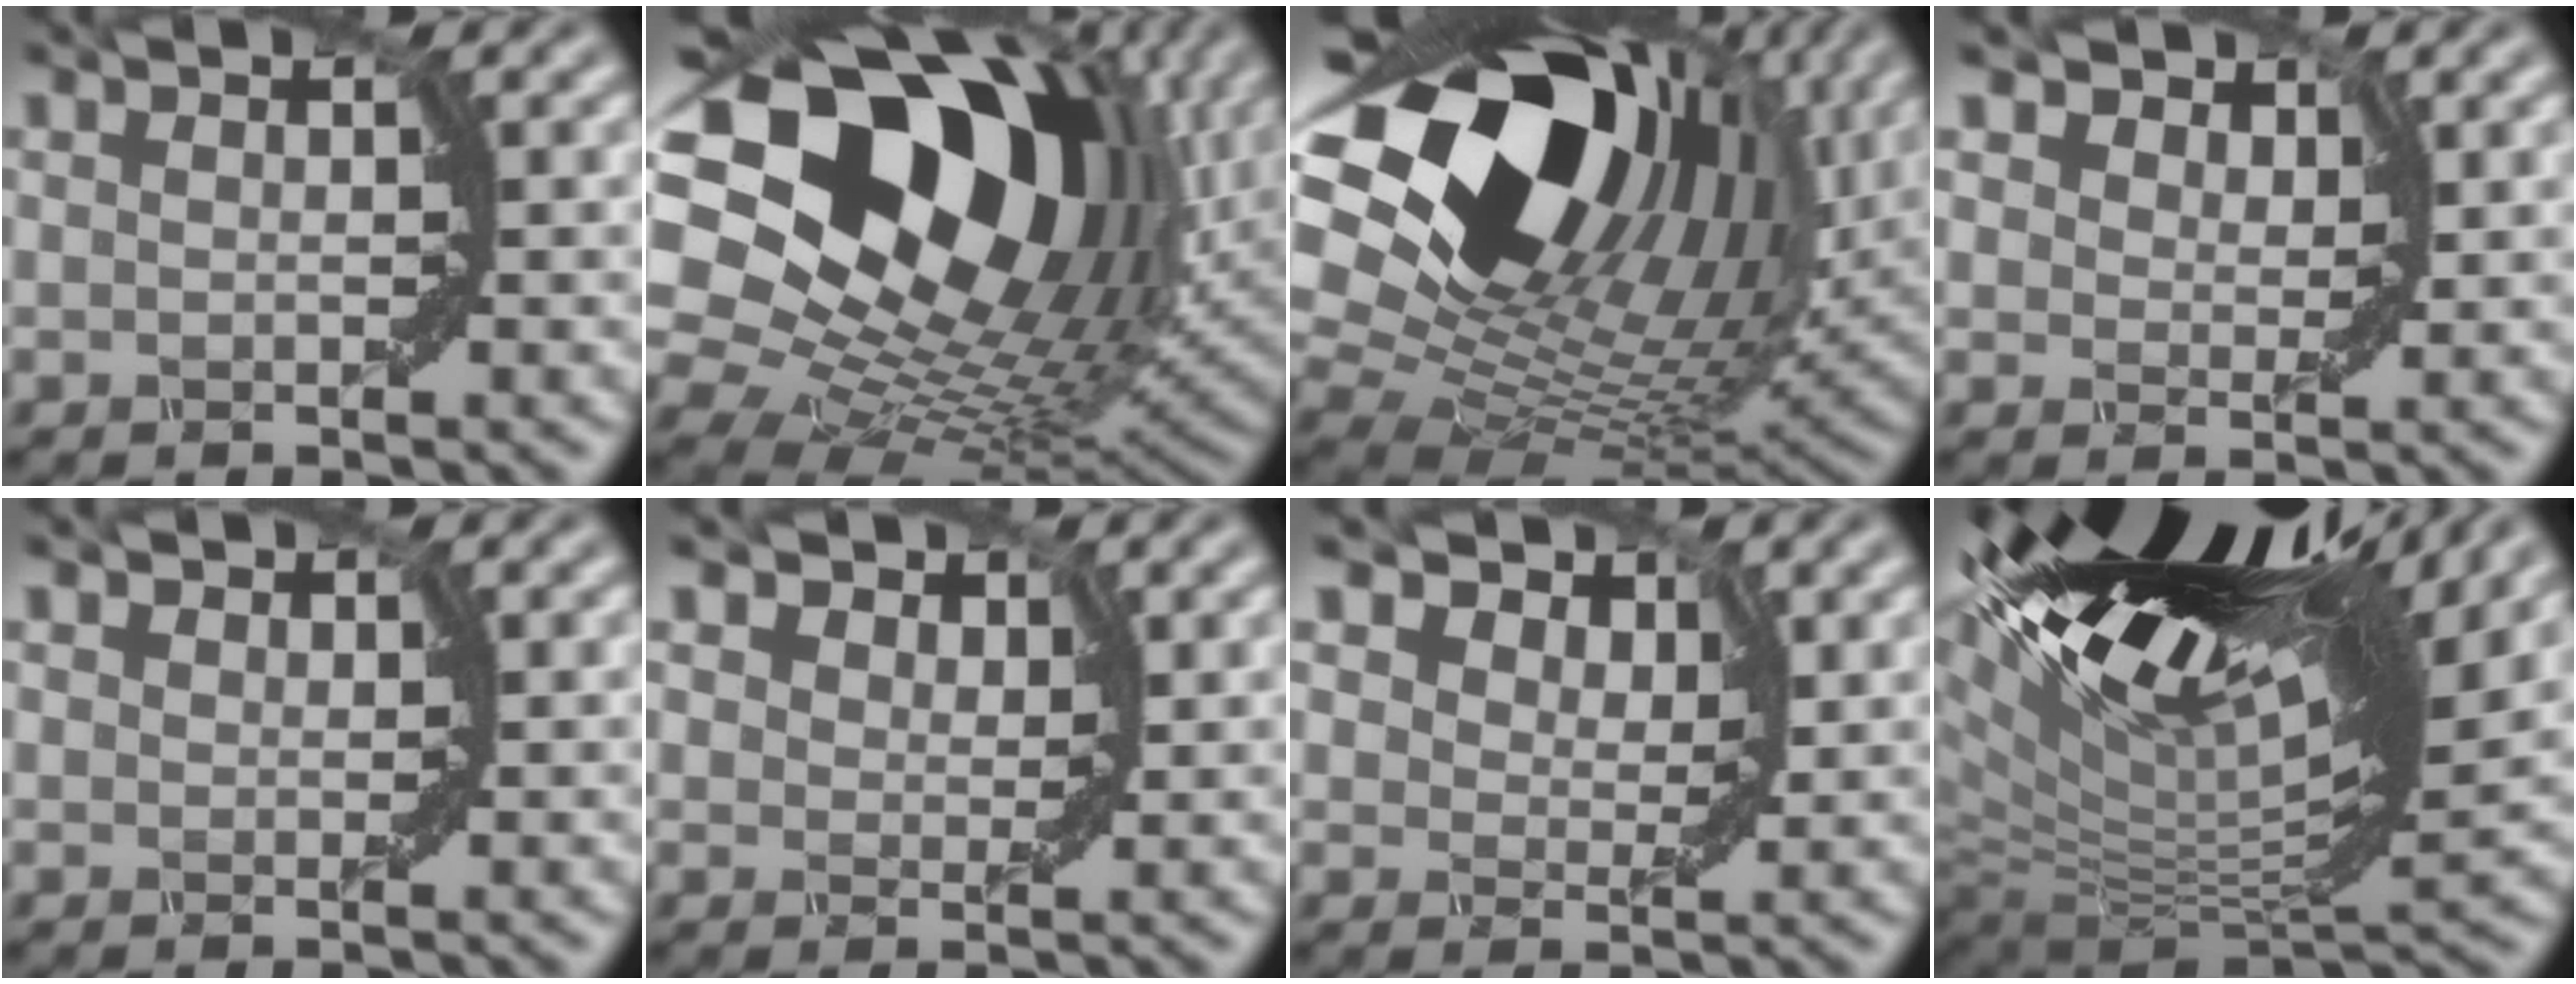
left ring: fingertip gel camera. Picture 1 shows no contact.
{"total": 19.5, "force": [7.2, 12.9, 12.8], "torque": [-0.243, 0.025, 0.135]}
{"total": 19.1, "force": [8.4, 11.7, 12.5], "torque": [-0.248, 0.031, 0.147]}
{"total": 4.6, "force": [3.3, 2.6, 2.0], "torque": [-0.057, -0.003, 0.051]}
{"total": 0.6, "force": [0.5, 0.4, 0.1], "torque": [-0.007, 0.000, 0.006]}
{"total": 4.0, "force": [2.9, 2.3, 1.6], "torque": [-0.051, -0.002, 0.040]}
{"total": 5.8, "force": [3.7, 3.3, 3.0], "torque": [-0.065, 0.001, 0.057]}
{"total": 19.3, "force": [9.8, 7.9, 14.6], "torque": [-0.261, 0.056, 0.175]}